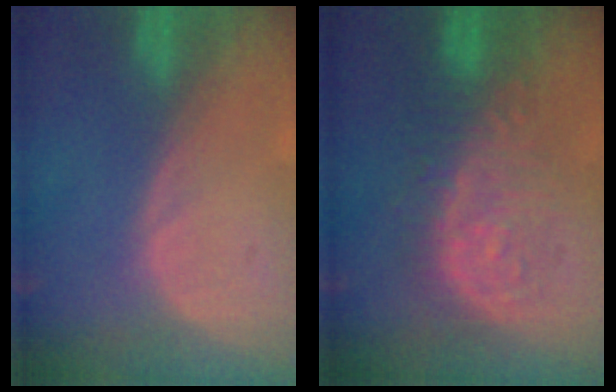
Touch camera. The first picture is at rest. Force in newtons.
{"total": 9.0, "press": 9.0, "slide": 0.6}